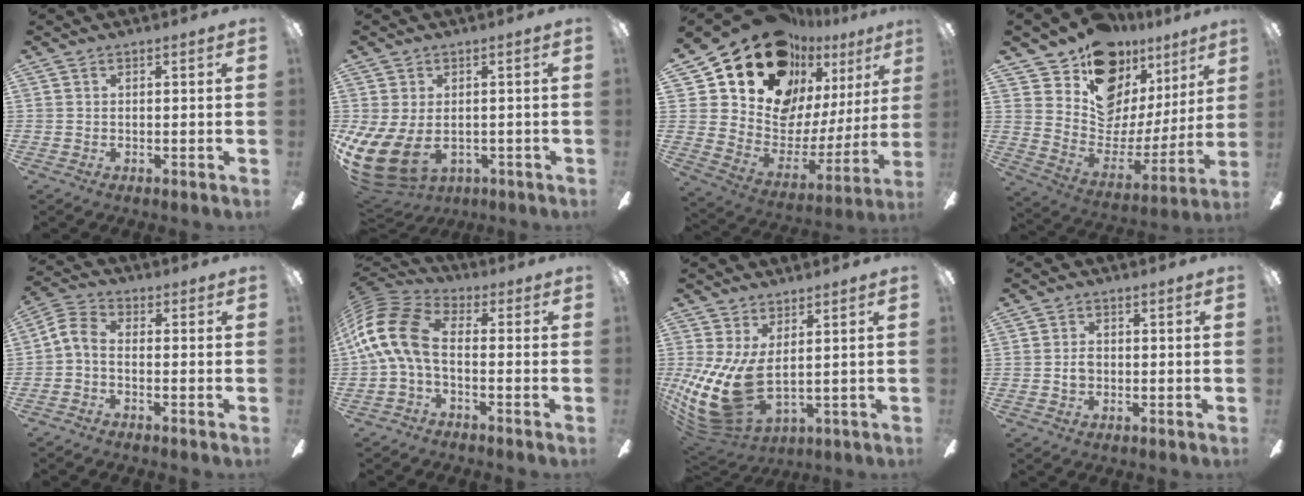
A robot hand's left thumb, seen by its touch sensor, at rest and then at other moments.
{"total": 10.8, "force": [-1.0, 7.2, 8.0], "torque": [-0.181, -0.012, -0.016]}
{"total": 20.9, "force": [15.9, 11.4, 7.3], "torque": [-0.147, -0.117, 0.308]}
{"total": 16.4, "force": [13.0, 8.9, 4.7], "torque": [-0.084, -0.114, 0.240]}
{"total": 6.3, "force": [-0.7, 3.7, 5.1], "torque": [-0.124, 0.009, -0.017]}
{"total": 15.1, "force": [-0.8, 8.9, 12.1], "torque": [-0.261, 0.015, -0.017]}
{"total": 14.4, "force": [0.5, 7.8, 12.1], "torque": [-0.275, -0.027, 0.018]}
{"total": 2.7, "force": [-0.3, 2.1, 1.8], "torque": [-0.025, 0.003, -0.008]}